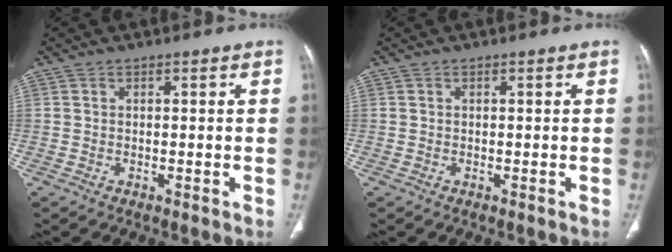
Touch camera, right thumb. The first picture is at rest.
{"total": 0.0}